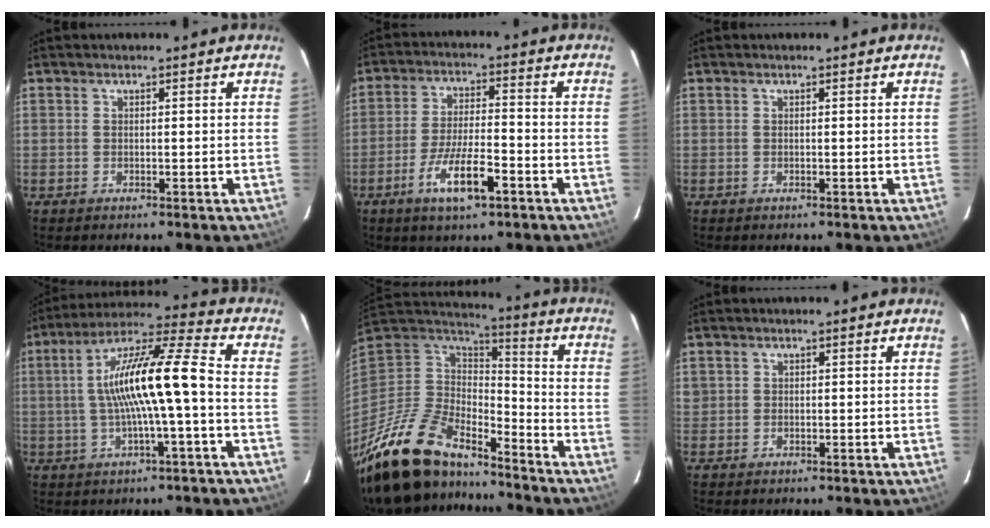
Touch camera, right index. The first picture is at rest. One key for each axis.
{"total": 9.8, "fx": -5.1, "fy": 2.3, "fz": 8.0, "tx": -0.161, "ty": -0.009, "tz": -0.089}
{"total": 0.0}
{"total": 14.5, "fx": -0.9, "fy": 0.9, "fz": 14.4, "tx": -0.263, "ty": 0.019, "tz": -0.014}
{"total": 25.9, "fx": -19.1, "fy": 10.5, "fz": 14.1, "tx": -0.297, "ty": -0.025, "tz": -0.330}
{"total": 1.0, "fx": 0.2, "fy": 1.0, "fz": 0.1, "tx": 0.002, "ty": 0.002, "tz": 0.001}